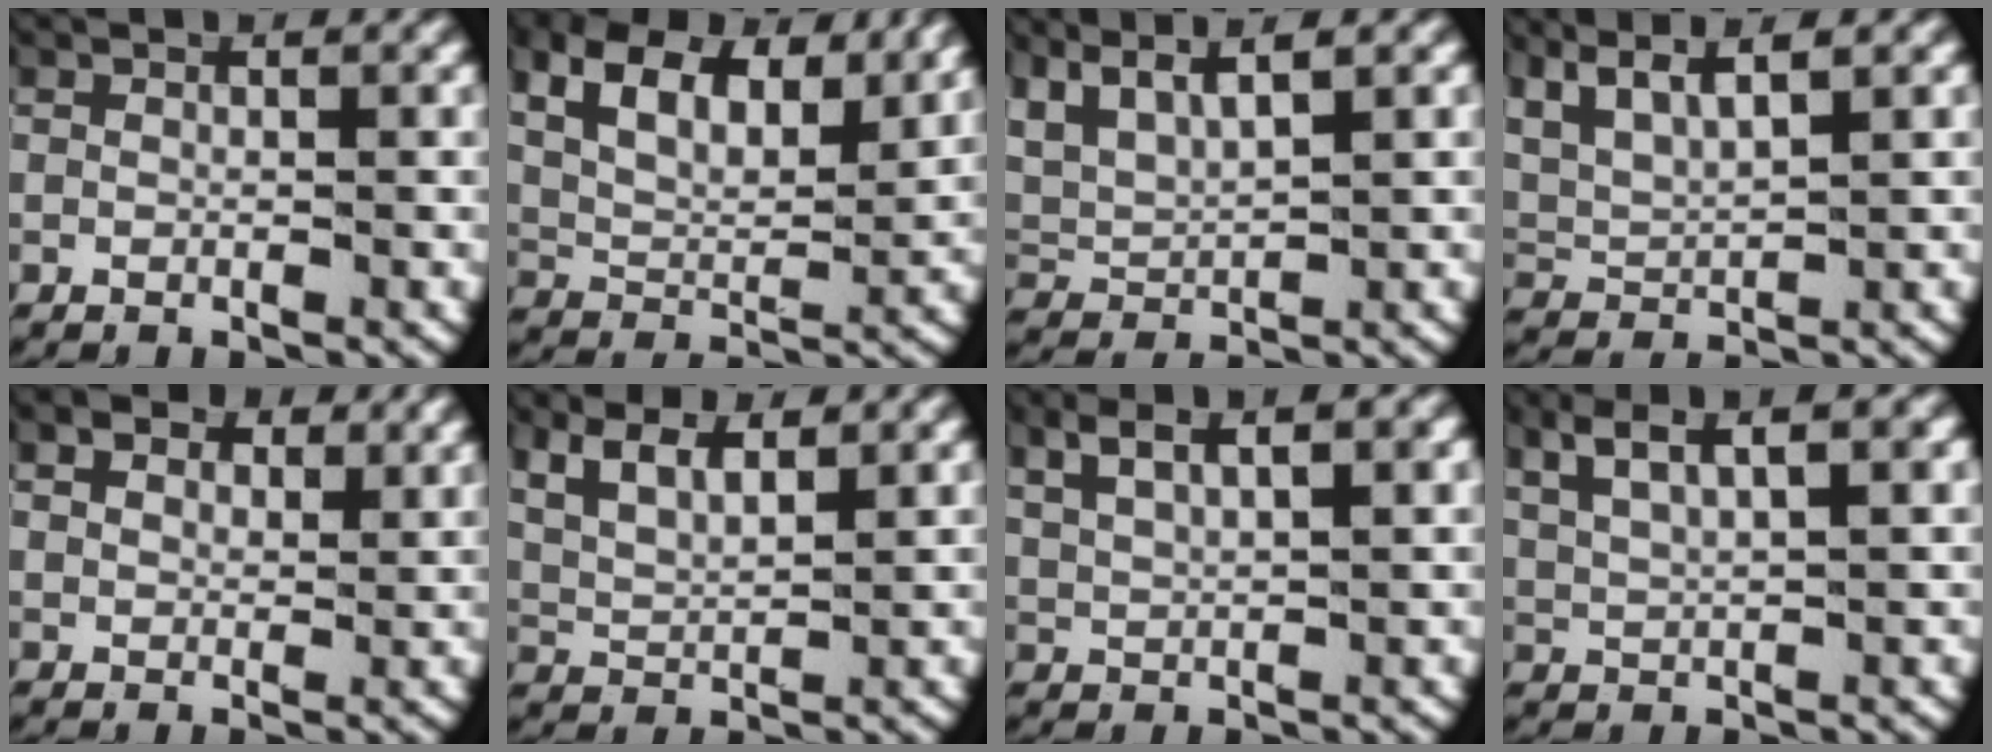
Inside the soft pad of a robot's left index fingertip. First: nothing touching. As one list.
[{"total": 8.8, "force": [4.2, 5.6, 5.4], "torque": [-0.110, -0.004, 0.065]}, {"total": 6.6, "force": [3.2, 4.3, 3.8], "torque": [-0.096, 0.006, 0.053]}, {"total": 7.1, "force": [3.8, 4.5, 4.1], "torque": [-0.095, 0.007, 0.061]}, {"total": 2.0, "force": [1.4, 1.1, 1.0], "torque": [-0.017, -0.008, 0.027]}, {"total": 5.3, "force": [2.3, 3.6, 3.1], "torque": [-0.073, -0.002, 0.039]}, {"total": 4.6, "force": [2.8, 1.8, 3.1], "torque": [-0.053, 0.015, 0.052]}, {"total": 5.4, "force": [3.4, 2.1, 3.7], "torque": [-0.065, 0.018, 0.060]}]